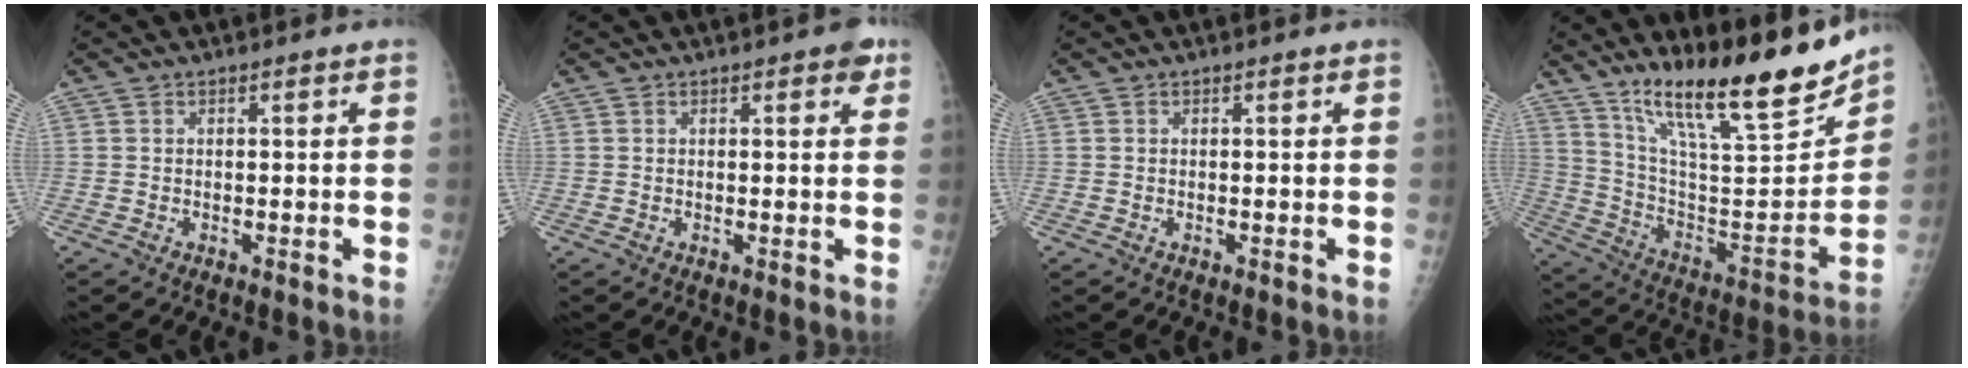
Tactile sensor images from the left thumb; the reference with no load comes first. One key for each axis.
{"total": 2.7, "fx": 1.4, "fy": 1.1, "fz": 2.0, "tx": -0.013, "ty": -0.002, "tz": 0.013}
{"total": 0.0}
{"total": 24.1, "fx": 17.5, "fy": 5.1, "fz": 15.8, "tx": -0.223, "ty": -0.083, "tz": 0.299}